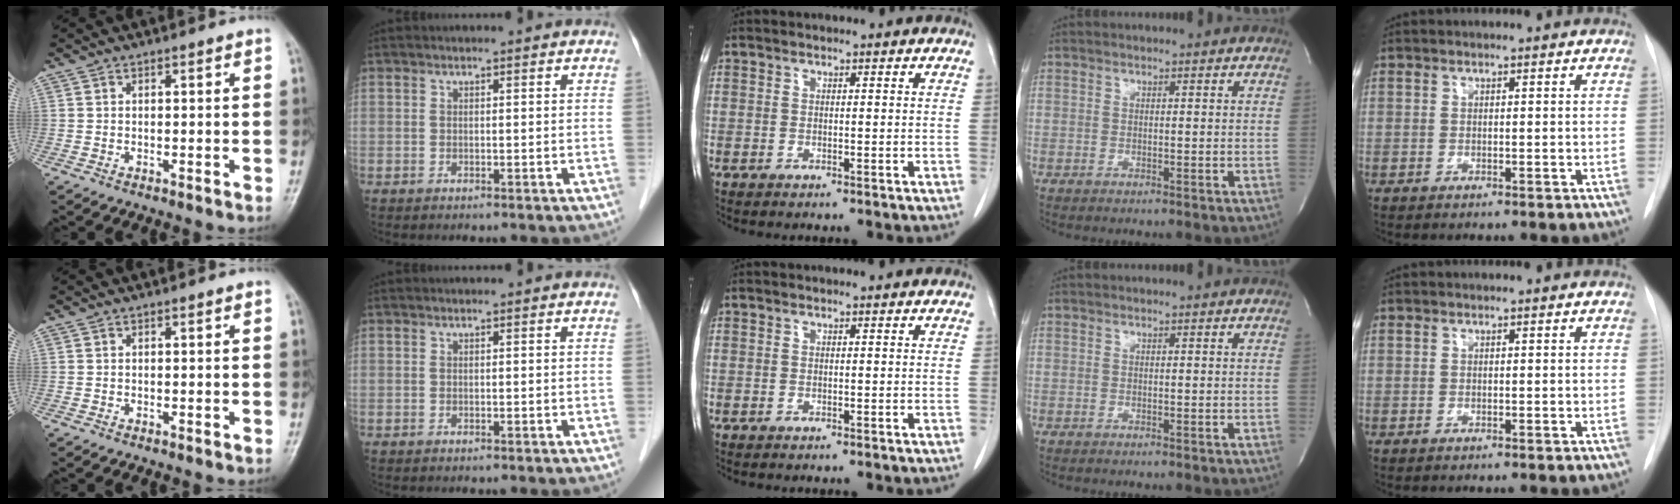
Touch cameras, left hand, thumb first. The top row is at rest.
{}